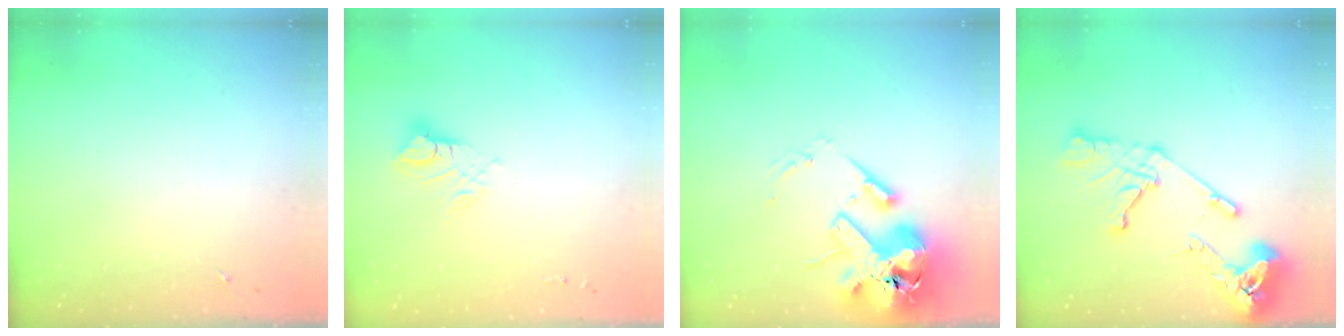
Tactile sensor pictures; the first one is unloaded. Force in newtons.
{"total": 10.0, "press": 9.9, "slide": 1.0}
{"total": 18.6, "press": 18.4, "slide": 3.2}
{"total": 17.0, "press": 16.9, "slide": 1.9}